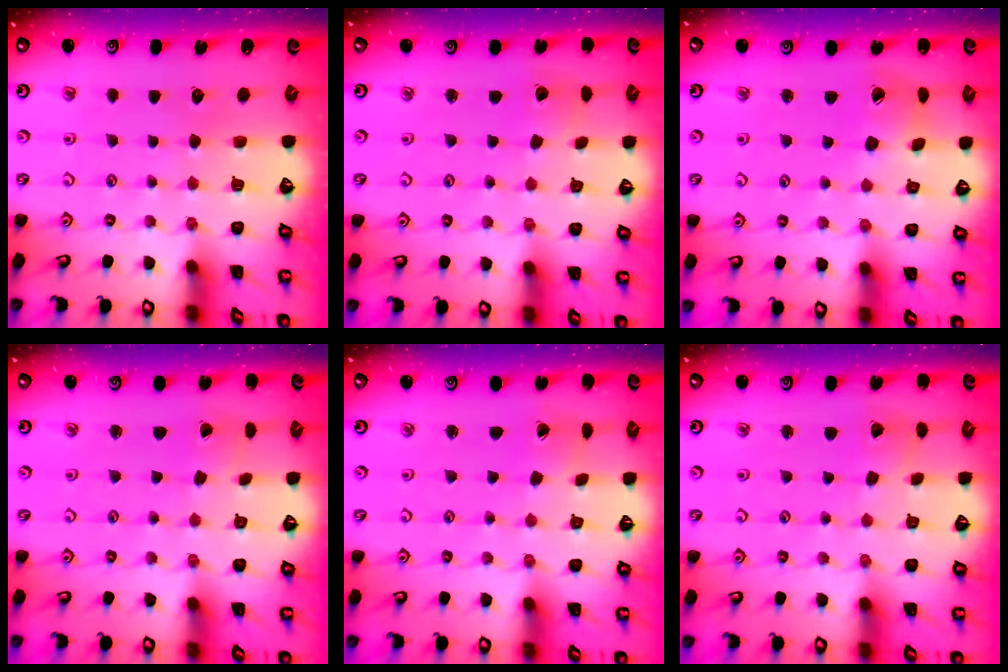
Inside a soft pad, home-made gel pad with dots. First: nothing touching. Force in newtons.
{"total": 2.3, "press": 2.3, "slide": 0.3}
{"total": 5.4, "press": 5.4, "slide": 0.5}
{"total": 1.4, "press": 1.4, "slide": 0.1}
{"total": 1.4, "press": 1.4, "slide": 0.1}
{"total": 2.8, "press": 2.8, "slide": 0.4}